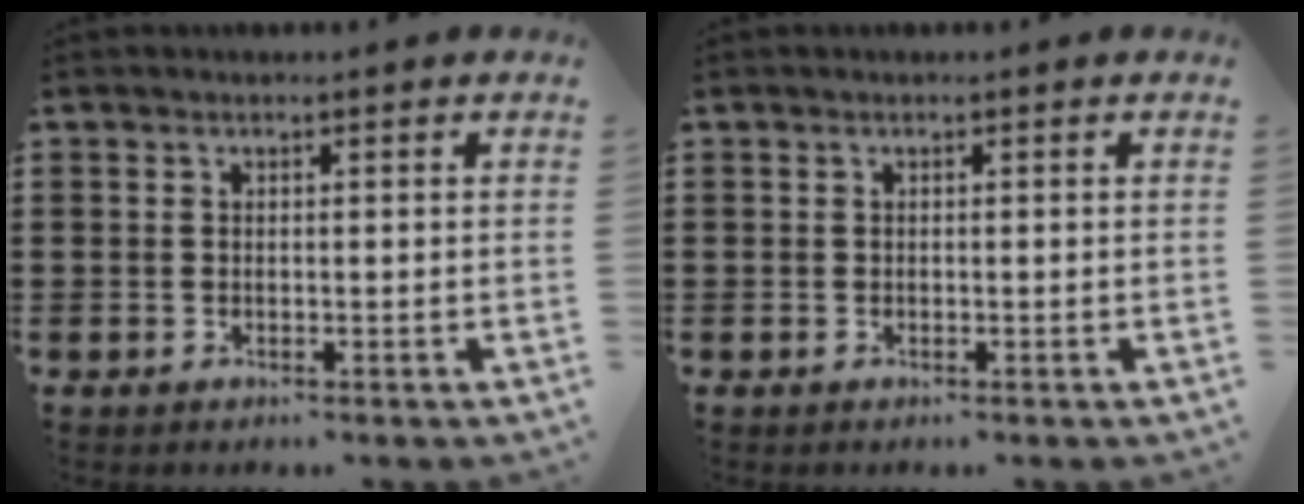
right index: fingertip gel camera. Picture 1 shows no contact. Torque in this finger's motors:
{"motor_torque": [0.07, 0.89, 0.00, 0.00]}